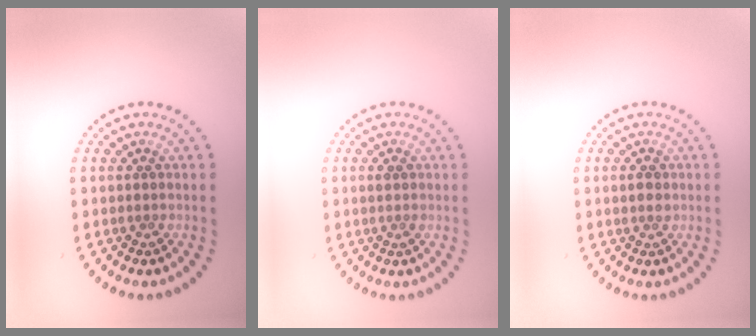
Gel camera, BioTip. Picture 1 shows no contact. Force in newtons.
{"total": 0.8, "press": 0.7, "slide": 0.3}
{"total": 1.2, "press": 1.1, "slide": 0.3}